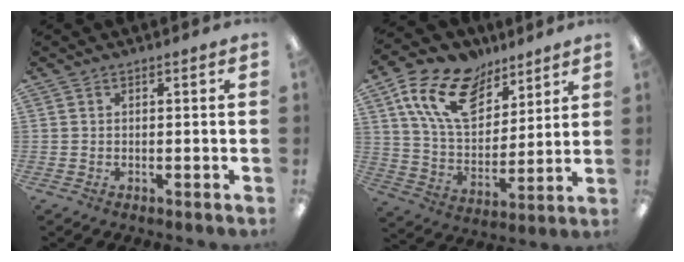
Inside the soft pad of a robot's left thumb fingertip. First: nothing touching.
{"total": 18.2, "force": [10.5, 10.8, 10.2], "torque": [-0.188, -0.037, 0.196]}